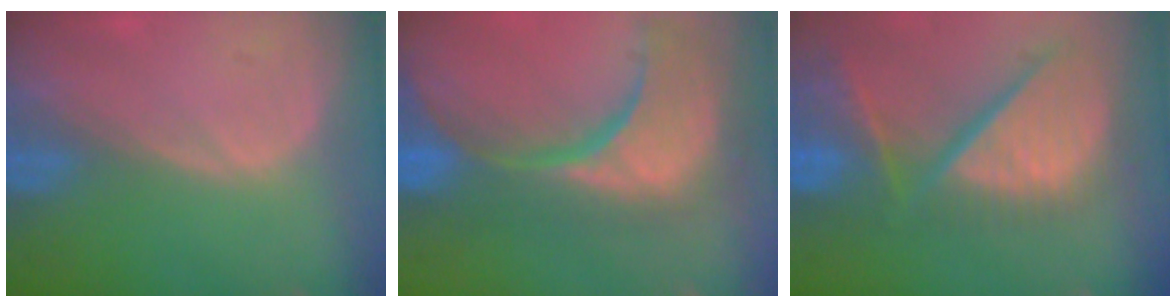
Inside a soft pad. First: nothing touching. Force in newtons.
{"total": 15.1, "press": 12.0, "slide": 9.1}
{"total": 13.2, "press": 11.0, "slide": 7.3}